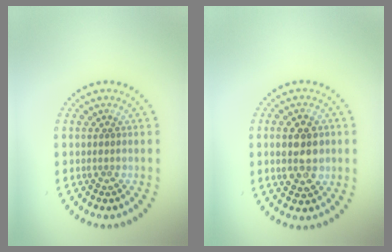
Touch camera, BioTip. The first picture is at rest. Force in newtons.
{"total": 4.3, "press": 4.2, "slide": 0.5}